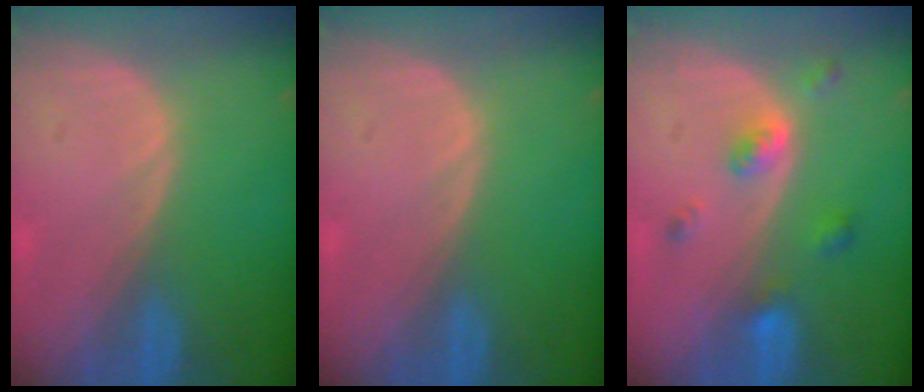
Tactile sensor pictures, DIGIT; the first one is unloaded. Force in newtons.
{"total": 0.0}
{"total": 4.4, "press": 4.1, "slide": 1.7}